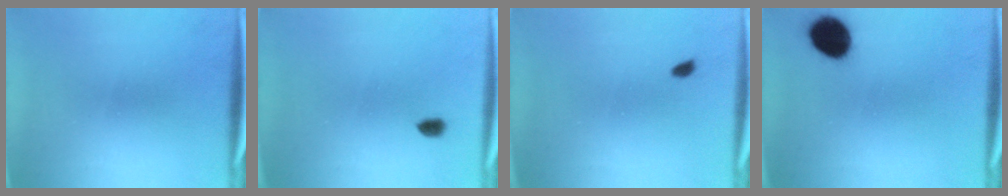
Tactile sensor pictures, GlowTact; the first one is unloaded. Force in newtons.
{"total": 2.1}
{"total": 0.9}
{"total": 9.2}